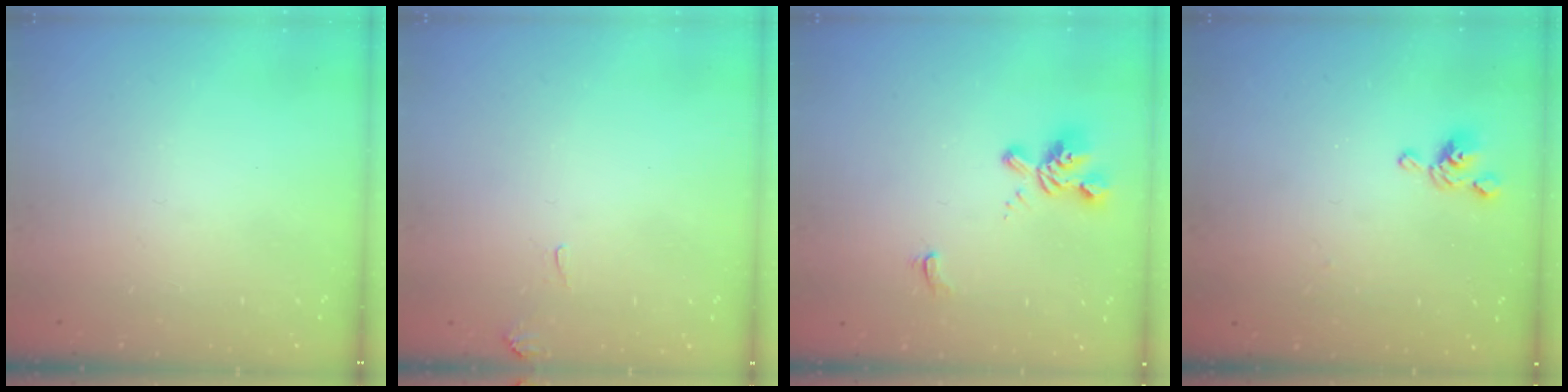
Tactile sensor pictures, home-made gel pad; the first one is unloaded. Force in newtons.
{"total": 2.0, "press": 2.0, "slide": 0.3}
{"total": 1.6, "press": 1.1, "slide": 1.2}
{"total": 5.7, "press": 5.7, "slide": 0.6}